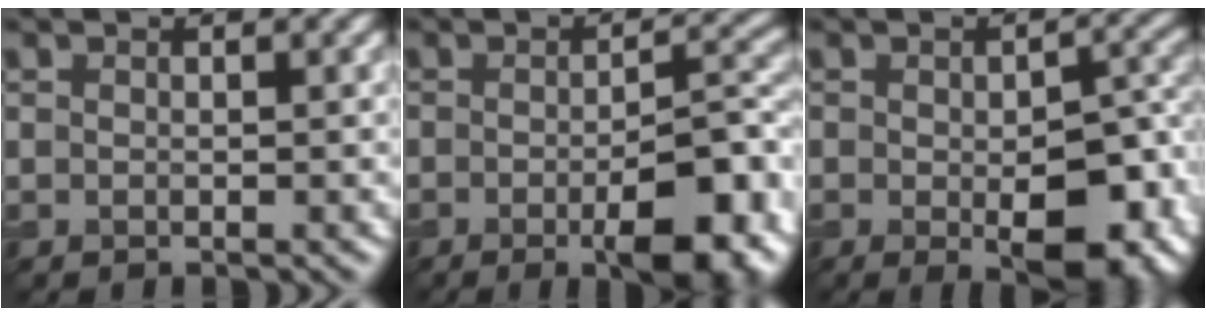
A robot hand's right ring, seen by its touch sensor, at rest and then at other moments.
{"total": 8.2, "force": [-3.0, 2.2, 7.3], "torque": [-0.103, 0.001, -0.032]}
{"total": 8.6, "force": [-2.6, 3.4, 7.5], "torque": [-0.107, -0.010, -0.017]}